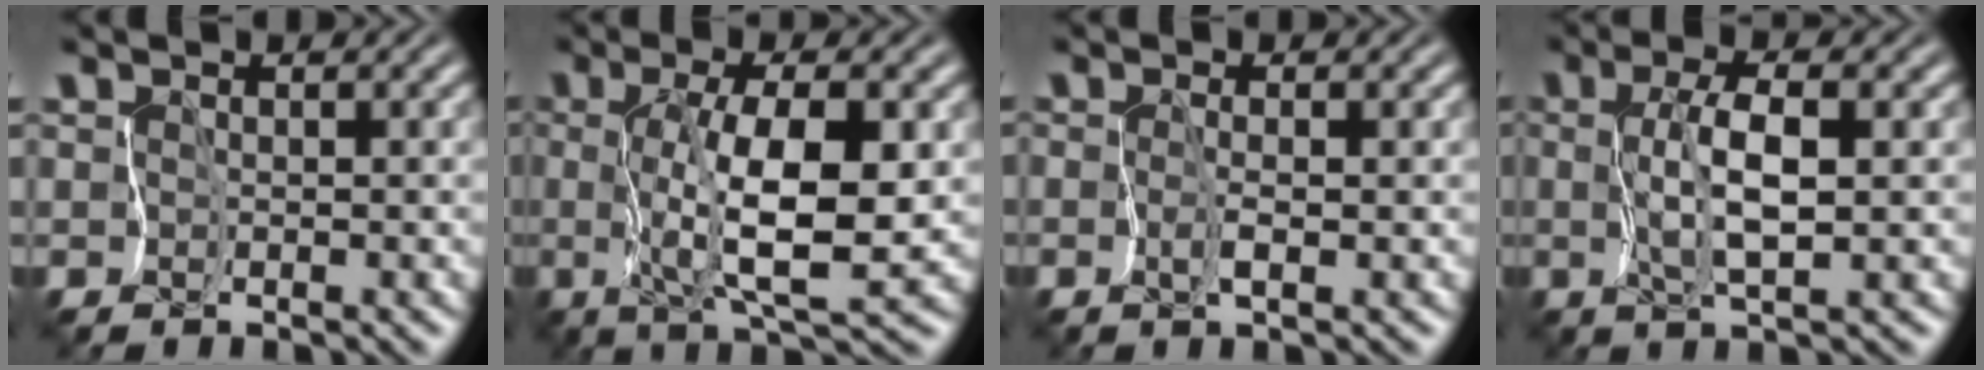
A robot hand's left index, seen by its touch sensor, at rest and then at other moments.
{"total": 6.8, "force": [0.0, 1.3, 6.6], "torque": [-0.117, -0.005, 0.002]}
{"total": 0.9, "force": [-0.4, -0.1, 0.8], "torque": [-0.024, -0.003, -0.007]}
{"total": 3.4, "force": [0.2, 0.4, 3.4], "torque": [-0.072, 0.002, 0.007]}